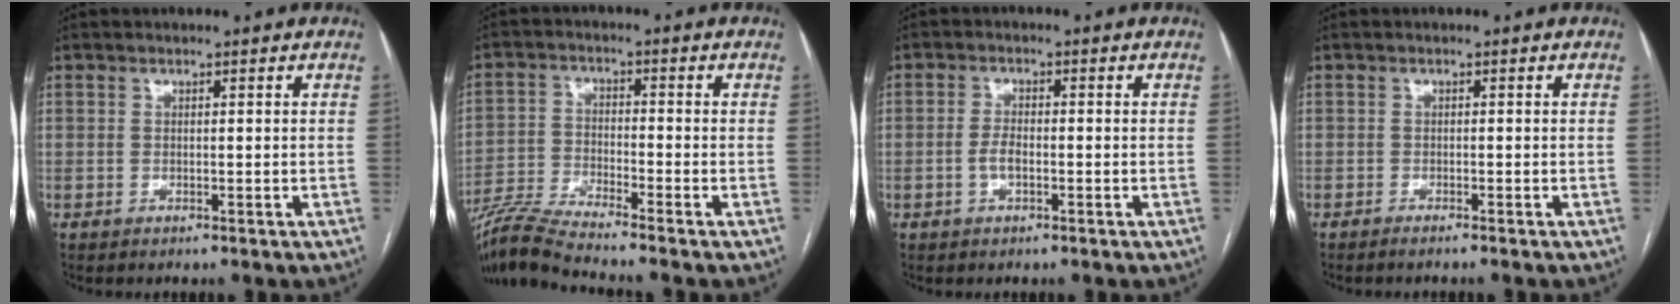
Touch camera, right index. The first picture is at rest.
{"total": 8.8, "force": [-7.9, -1.7, 3.2], "torque": [-0.065, -0.022, -0.154]}
{"total": 2.6, "force": [-0.6, 1.0, 2.3], "torque": [-0.053, 0.003, -0.010]}
{"total": 1.7, "force": [-1.5, -0.2, 0.8], "torque": [-0.010, 0.000, -0.019]}